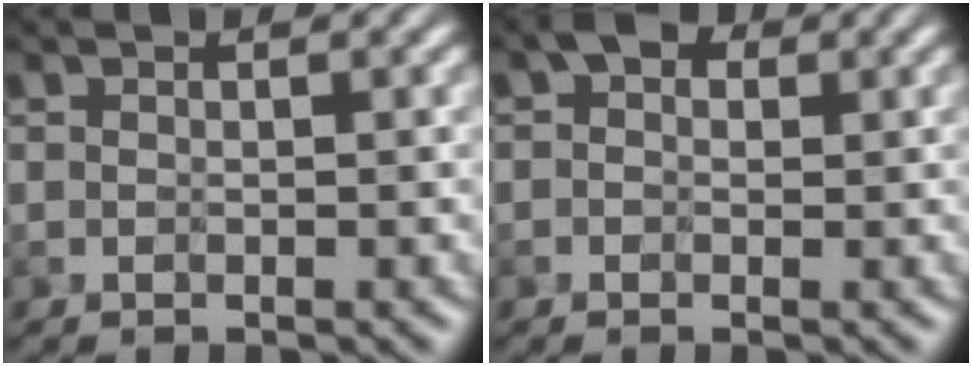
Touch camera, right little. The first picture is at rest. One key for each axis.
{"total": 2.3, "fx": 1.0, "fy": 1.4, "fz": 1.4, "tx": -0.017, "ty": 0.004, "tz": 0.002}